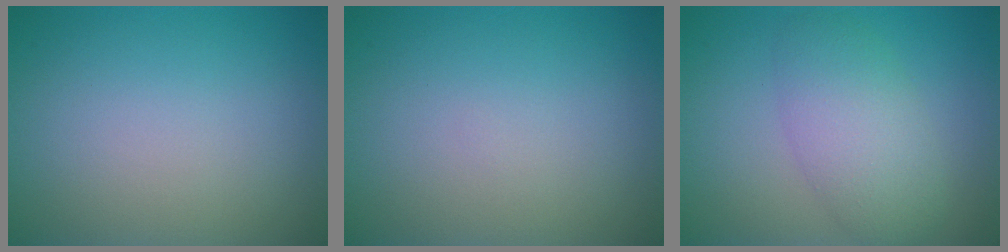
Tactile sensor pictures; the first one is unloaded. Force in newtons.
{"total": 0.0}
{"total": 4.5, "press": 4.5, "slide": 0.1}